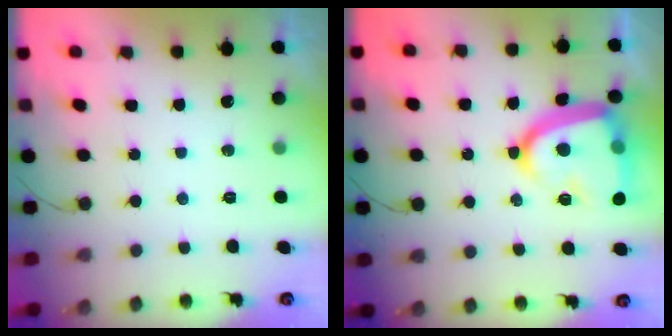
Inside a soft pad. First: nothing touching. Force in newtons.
{"total": 19.6, "press": 19.5, "slide": 1.7}